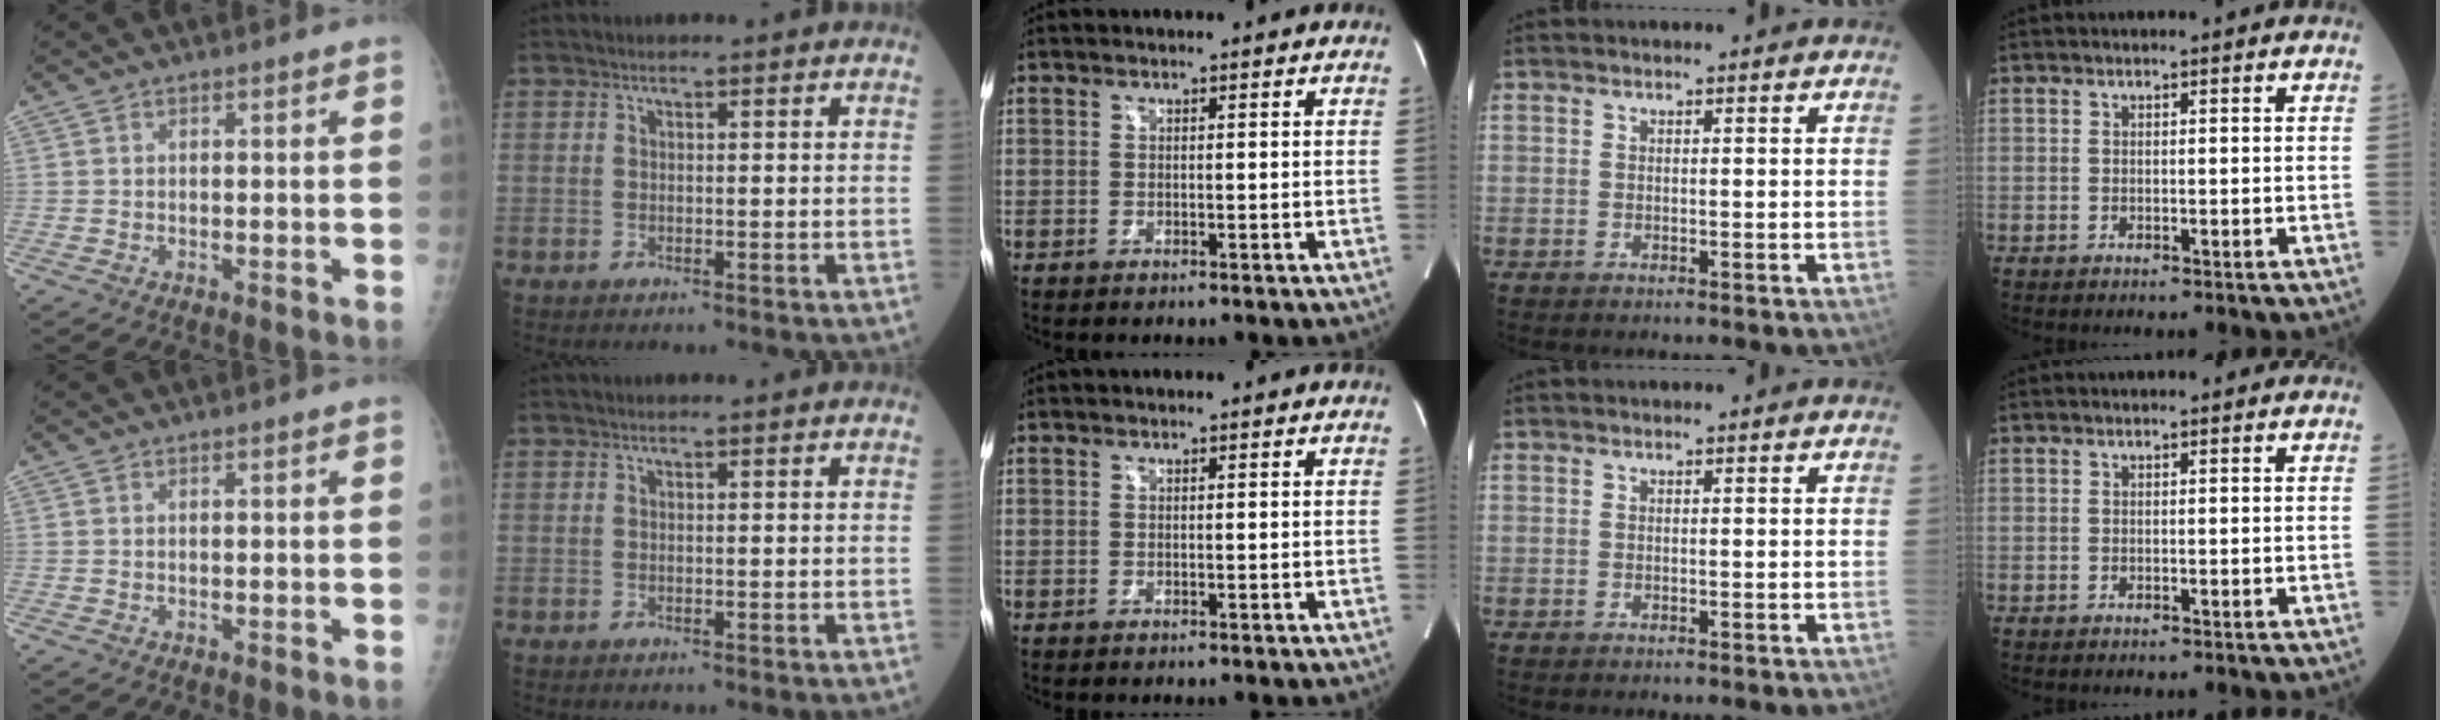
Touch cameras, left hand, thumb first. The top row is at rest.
{}